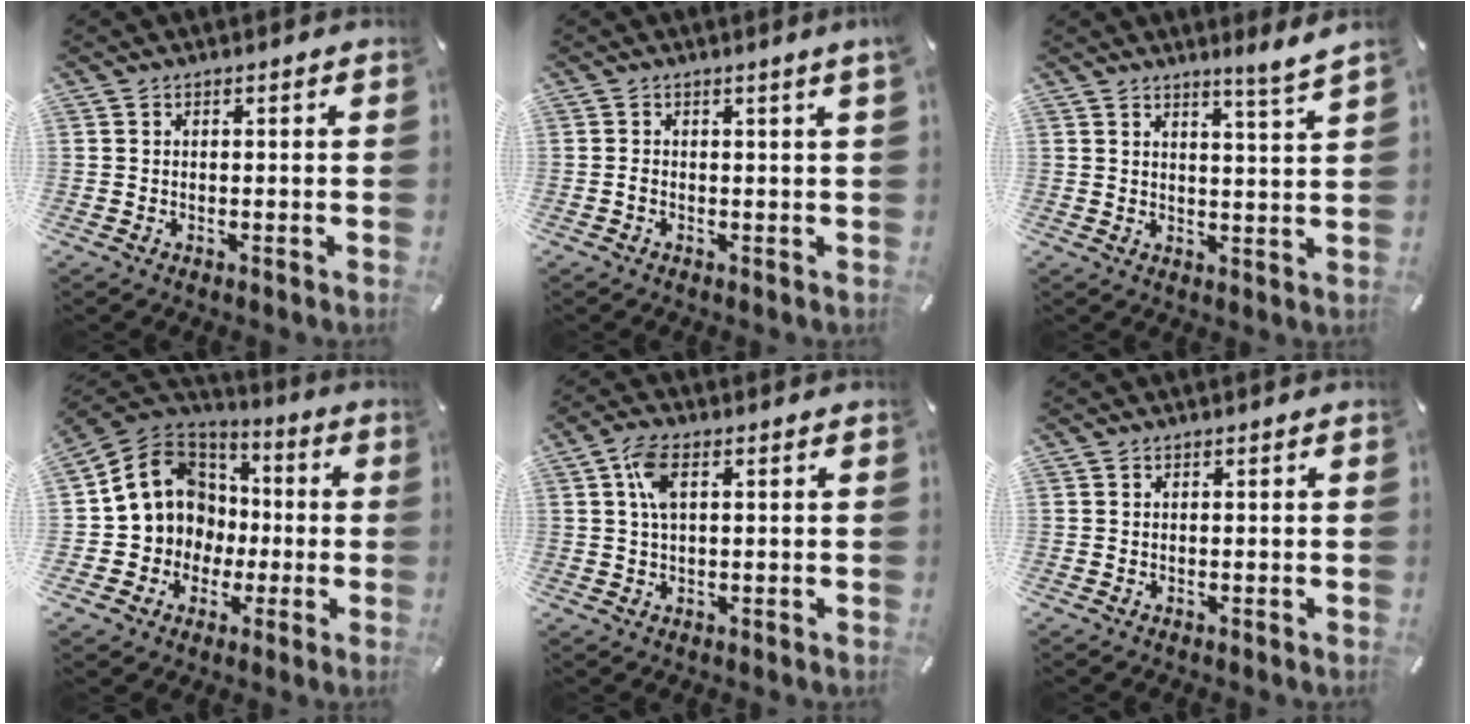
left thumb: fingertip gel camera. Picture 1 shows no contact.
{"total": 1.4, "force": [0.0, 0.1, 1.4], "torque": [-0.025, -0.004, 0.000]}
{"total": 4.8, "force": [4.2, -0.9, 2.1], "torque": [-0.044, -0.032, 0.072]}
{"total": 14.1, "force": [0.7, 13.4, 4.4], "torque": [-0.094, -0.003, 0.021]}
{"total": 5.7, "force": [1.5, 2.5, 4.8], "torque": [-0.110, 0.009, 0.023]}
{"total": 0.0}